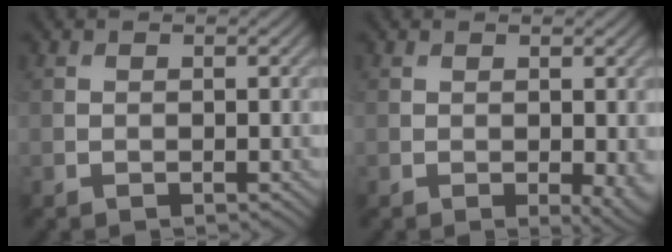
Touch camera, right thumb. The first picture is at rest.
{"total": 3.1, "force": [-0.6, 1.6, 2.6], "torque": [-0.028, -0.017, 0.001]}